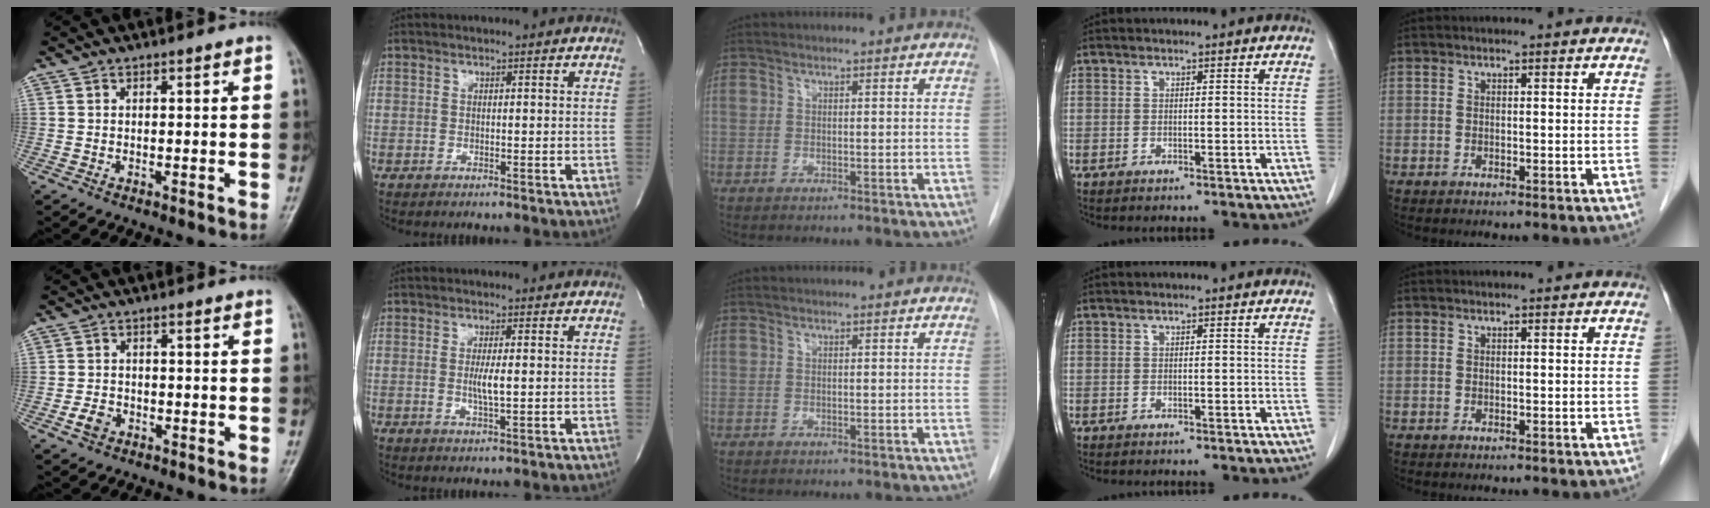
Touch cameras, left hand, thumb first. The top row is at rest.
{"thumb": {"total": 2.7, "force": [-1.3, 2.0, 1.4], "torque": [-0.024, 0.007, -0.024]}, "index": {"total": 2.8, "force": [-0.5, 0.0, 2.8], "torque": [-0.058, -0.010, -0.006]}}